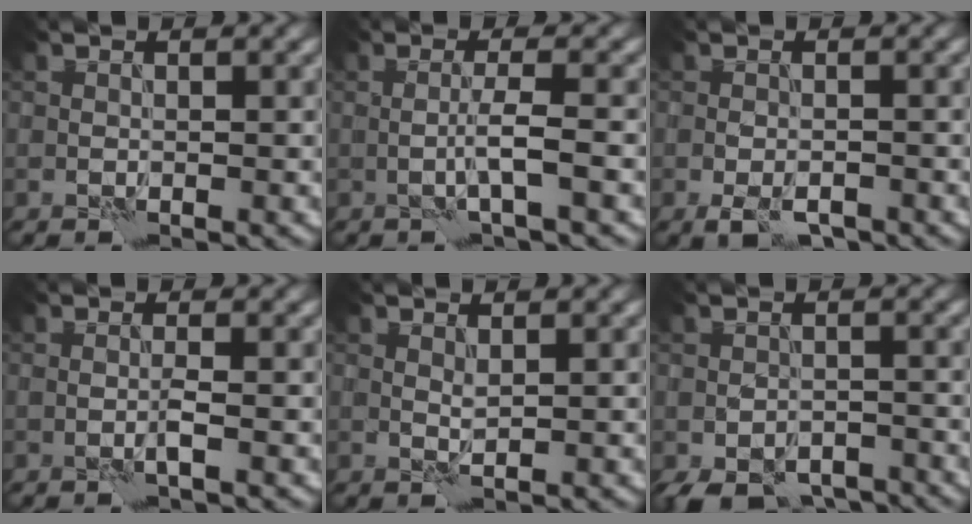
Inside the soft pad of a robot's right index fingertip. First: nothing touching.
{"total": 2.4, "force": [-0.8, 0.0, 2.3], "torque": [-0.044, 0.007, -0.021]}
{"total": 3.3, "force": [-2.0, 1.4, 2.2], "torque": [-0.039, -0.006, -0.033]}
{"total": 0.8, "force": [-0.2, -0.3, 0.7], "torque": [-0.014, 0.003, -0.007]}
{"total": 0.8, "force": [0.4, 0.2, 0.6], "torque": [-0.016, -0.001, 0.007]}
{"total": 6.8, "force": [-5.6, 2.9, 2.5], "torque": [-0.030, -0.014, -0.082]}